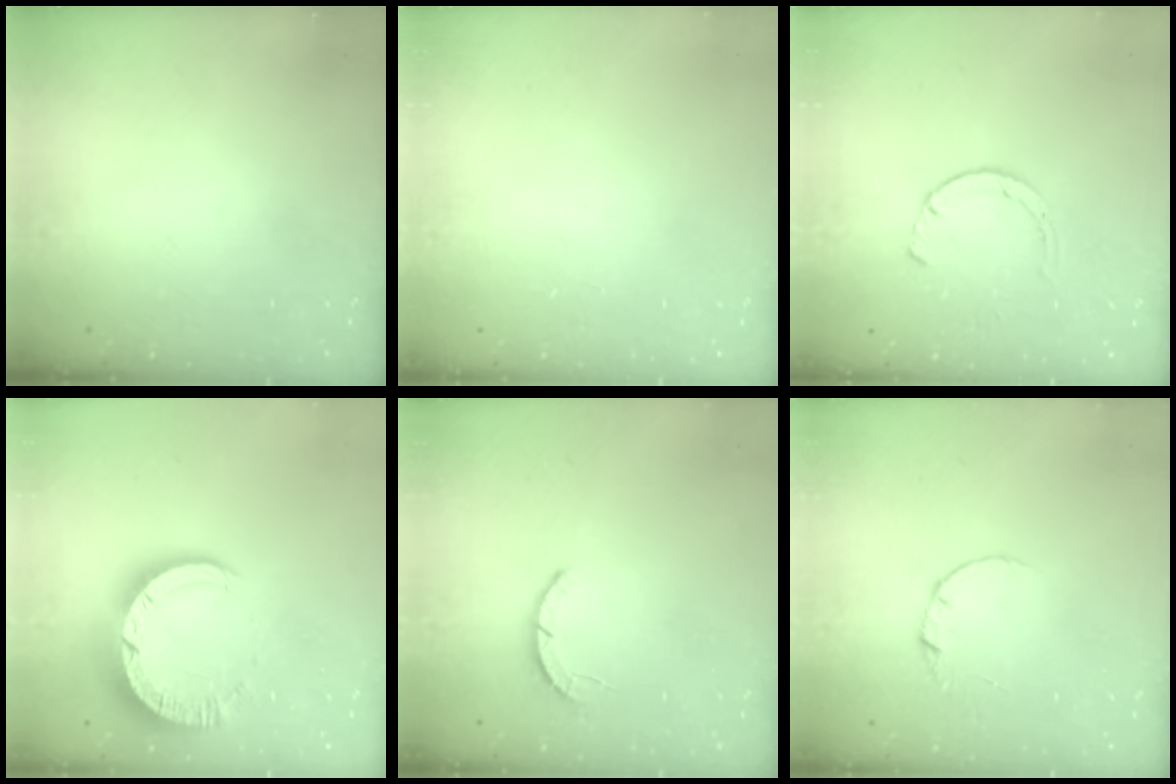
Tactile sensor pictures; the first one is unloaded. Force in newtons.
{"total": 2.6, "press": 2.6, "slide": 0.2}
{"total": 1.2, "press": 1.2, "slide": 0.3}
{"total": 10.4, "press": 10.4, "slide": 1.1}
{"total": 2.2, "press": 2.2, "slide": 0.3}
{"total": 2.0, "press": 2.0, "slide": 0.2}